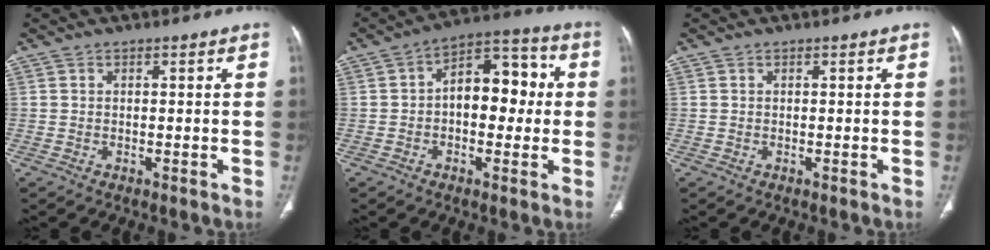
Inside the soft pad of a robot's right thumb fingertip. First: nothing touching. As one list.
[{"total": 12.0, "force": [0.5, 7.3, 9.5], "torque": [-0.098, 0.035, -0.004]}, {"total": 0.0}]